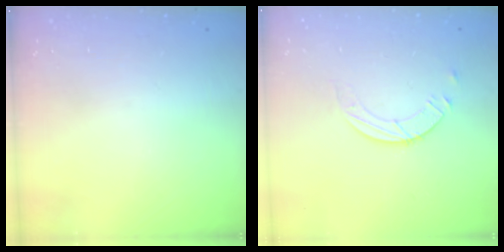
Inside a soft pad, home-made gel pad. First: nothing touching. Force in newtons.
{"total": 6.0, "press": 6.0, "slide": 0.6}